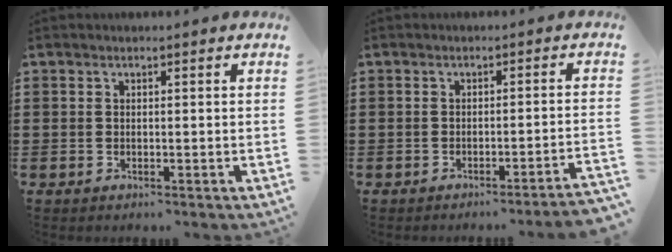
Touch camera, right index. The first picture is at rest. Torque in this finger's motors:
{"motor_torque": [0.21, -0.12, 0.06, 0.02]}